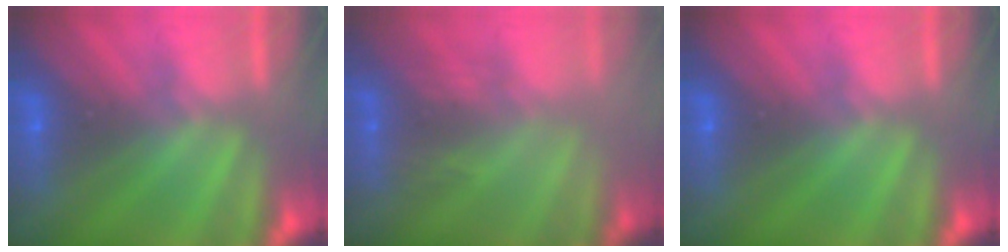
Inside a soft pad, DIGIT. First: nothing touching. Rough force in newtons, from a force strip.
{"total": 3.4}
{"total": 0.0}